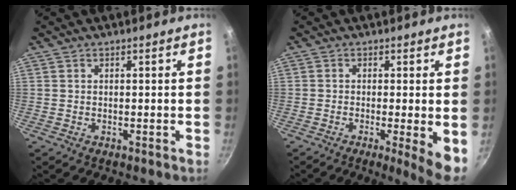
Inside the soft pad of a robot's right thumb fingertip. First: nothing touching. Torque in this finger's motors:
{"motor_torque": [0.05, 0.31, 0.47, 0.21, 0.04]}